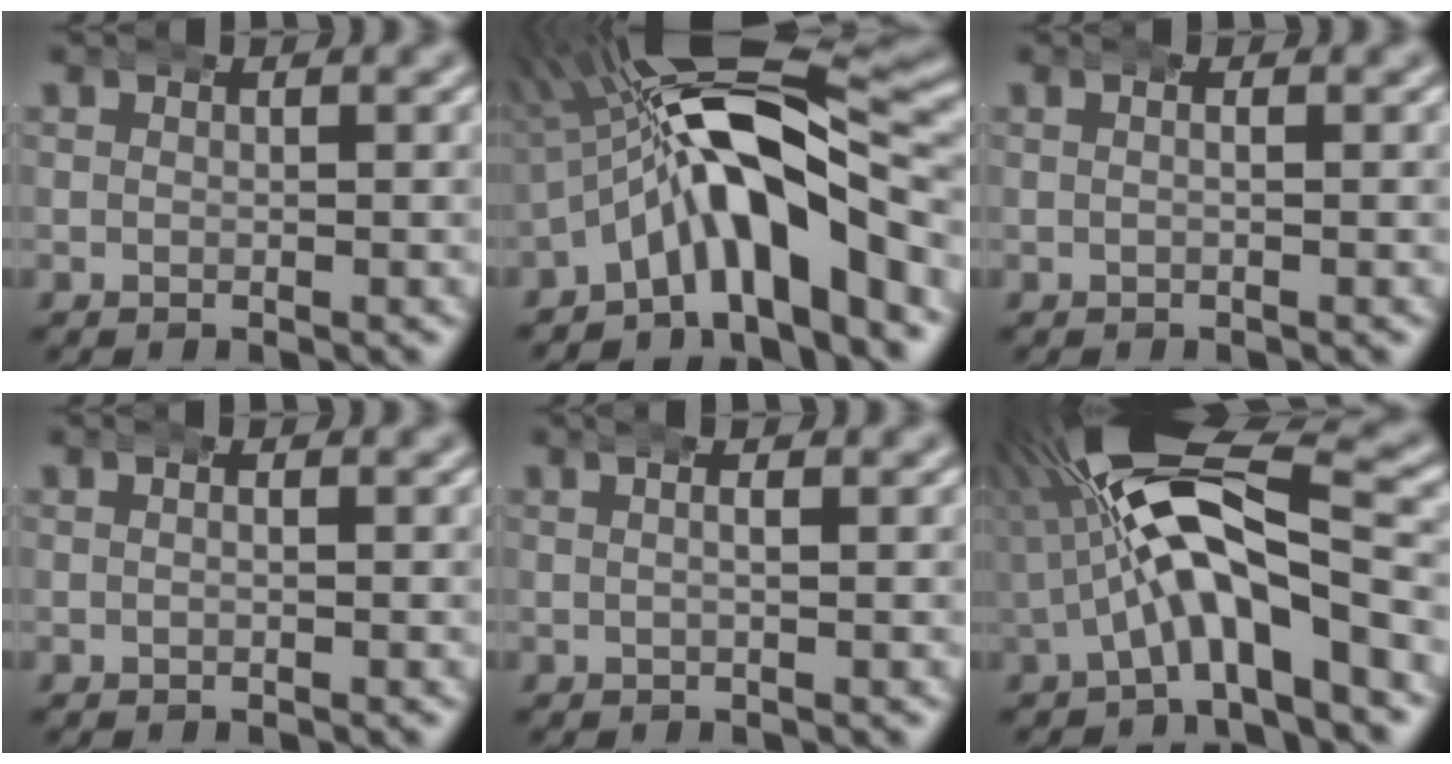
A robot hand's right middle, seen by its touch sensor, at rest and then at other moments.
{"total": 11.6, "force": [-1.1, 5.8, 10.0], "torque": [-0.177, 0.001, -0.023]}
{"total": 0.9, "force": [0.2, 0.1, 0.9], "torque": [-0.009, 0.008, -0.003]}
{"total": 0.6, "force": [0.1, 0.1, 0.6], "torque": [-0.005, 0.006, -0.003]}
{"total": 2.1, "force": [0.8, 0.7, 1.8], "torque": [-0.013, 0.020, 0.000]}
{"total": 10.9, "force": [1.7, 4.5, 9.8], "torque": [-0.173, 0.009, 0.020]}